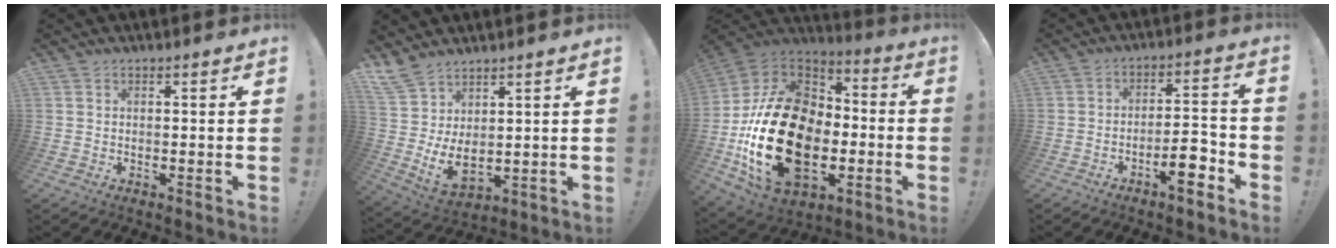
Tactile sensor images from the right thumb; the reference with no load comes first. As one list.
[{"total": 8.4, "force": [4.4, 4.4, 5.7], "torque": [-0.111, -0.049, 0.092]}, {"total": 31.3, "force": [-6.1, 21.0, 22.4], "torque": [-0.444, 0.030, -0.074]}, {"total": 8.8, "force": [-5.1, 2.8, 6.6], "torque": [-0.078, 0.028, -0.089]}]